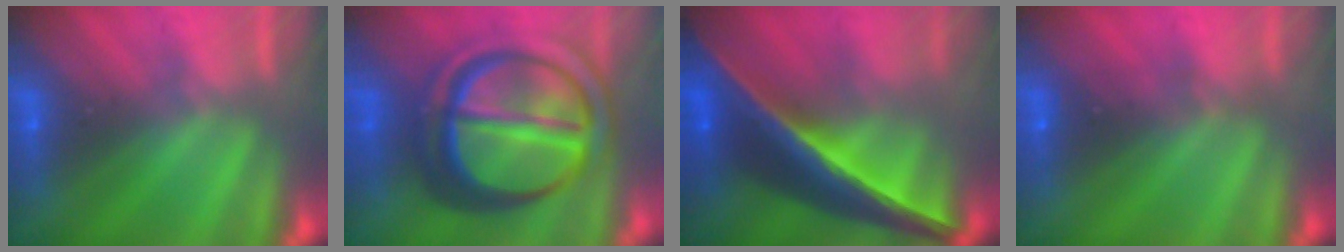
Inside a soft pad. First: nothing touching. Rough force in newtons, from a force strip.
{"total": 7.9}
{"total": 7.2}
{"total": 2.3}